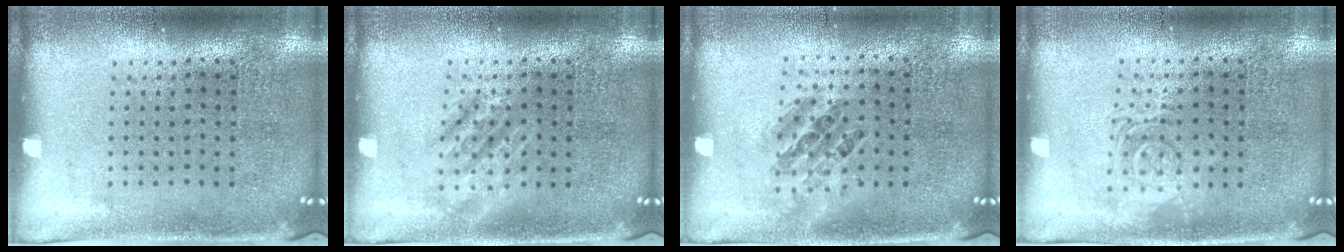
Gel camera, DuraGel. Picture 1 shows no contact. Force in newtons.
{"total": 1.9, "press": 1.9, "slide": 0.3}
{"total": 0.9, "press": 0.7, "slide": 0.4}
{"total": 2.5, "press": 2.5, "slide": 0.5}